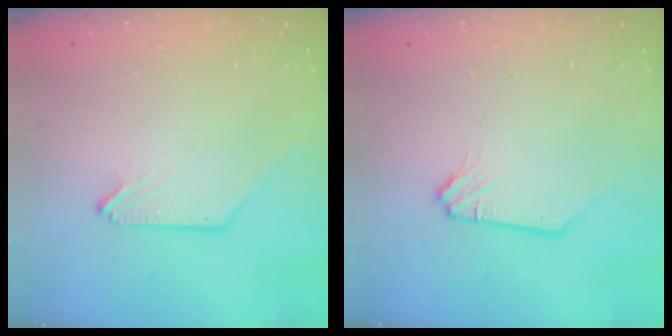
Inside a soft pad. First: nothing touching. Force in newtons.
{"total": 0.0}